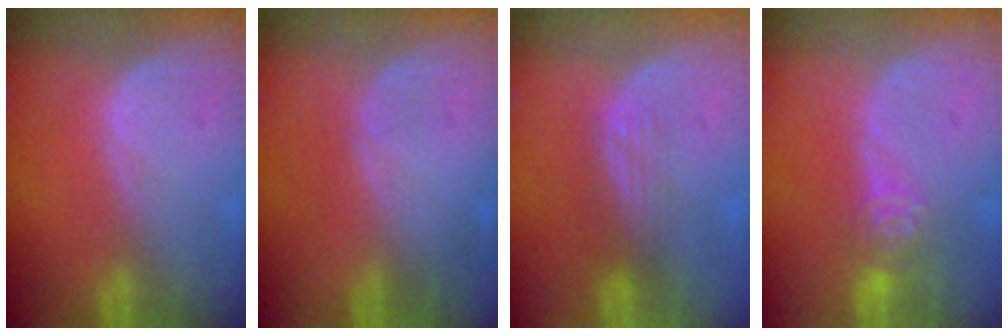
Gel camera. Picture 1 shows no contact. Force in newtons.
{"total": 0.0}
{"total": 2.9, "press": 2.7, "slide": 1.2}
{"total": 4.7, "press": 4.2, "slide": 2.1}